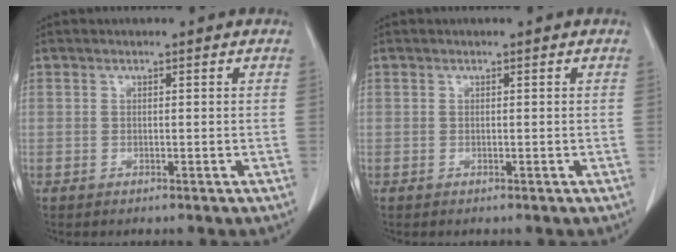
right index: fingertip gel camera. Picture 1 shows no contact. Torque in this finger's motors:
{"motor_torque": [0.04, 0.03, 0.00, 0.00]}